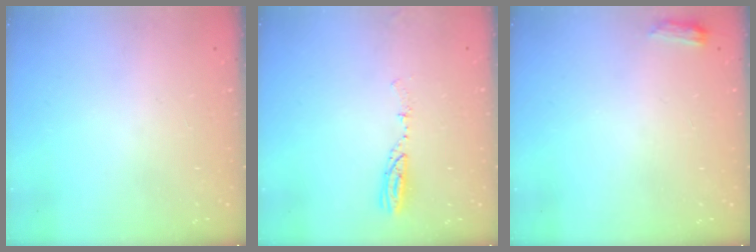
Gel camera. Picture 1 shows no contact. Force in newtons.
{"total": 4.8, "press": 4.7, "slide": 1.0}
{"total": 3.3, "press": 3.2, "slide": 0.5}